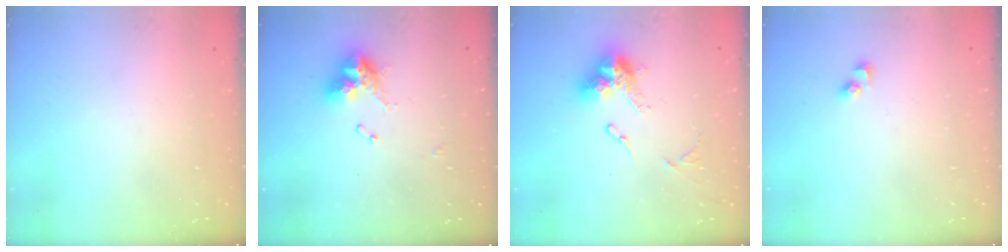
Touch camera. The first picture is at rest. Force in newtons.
{"total": 11.3, "press": 11.2, "slide": 1.0}
{"total": 12.3, "press": 12.3, "slide": 1.2}
{"total": 2.3, "press": 2.3, "slide": 0.2}